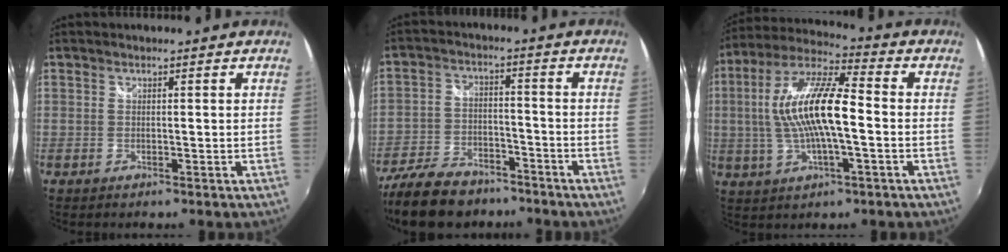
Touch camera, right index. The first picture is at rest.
{"total": 16.1, "force": [-12.4, 7.4, 7.2], "torque": [-0.175, -0.012, -0.204]}
{"total": 15.1, "force": [-0.6, 4.0, 14.6], "torque": [-0.279, 0.012, -0.017]}